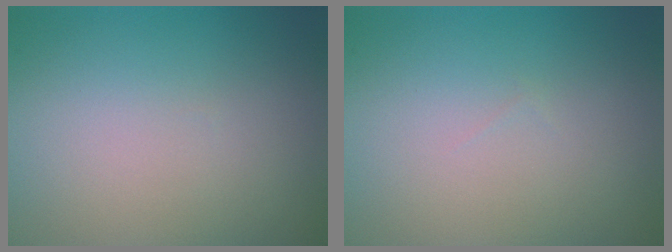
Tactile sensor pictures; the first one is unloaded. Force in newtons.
{"total": 0.0}